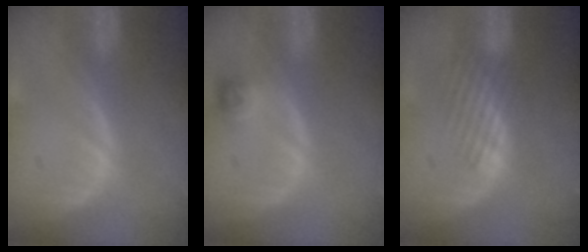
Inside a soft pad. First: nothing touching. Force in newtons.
{"total": 2.4, "press": 2.2, "slide": 0.9}
{"total": 3.6, "press": 3.1, "slide": 1.9}